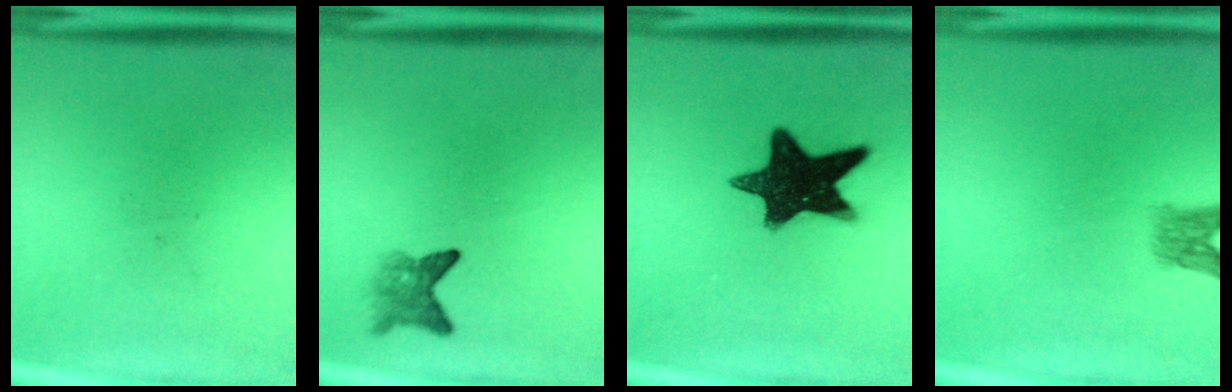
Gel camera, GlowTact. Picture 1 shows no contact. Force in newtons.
{"total": 2.8}
{"total": 15.1}
{"total": 2.5}